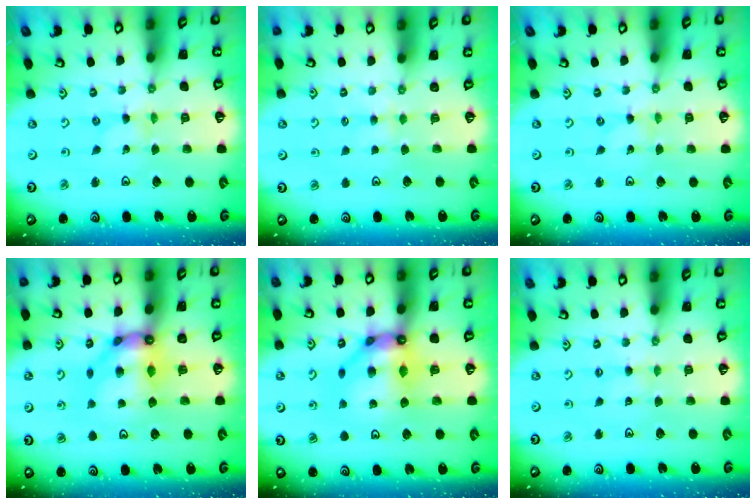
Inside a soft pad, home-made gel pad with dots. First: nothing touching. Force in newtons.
{"total": 3.0, "press": 3.0, "slide": 0.5}
{"total": 0.0}
{"total": 10.1, "press": 10.1, "slide": 1.2}
{"total": 10.7, "press": 10.6, "slide": 1.0}
{"total": 2.0, "press": 2.0, "slide": 0.3}